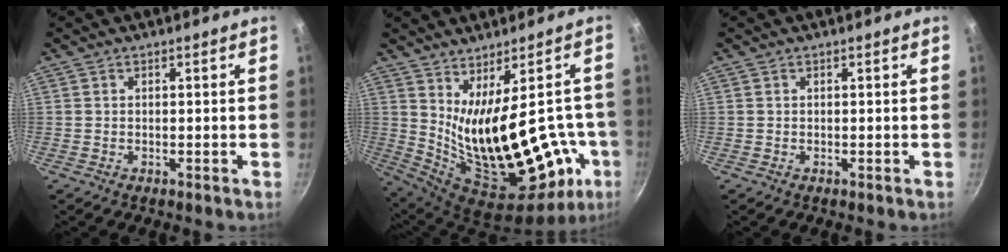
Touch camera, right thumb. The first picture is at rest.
{"total": 24.5, "force": [-3.6, 10.1, 22.0], "torque": [-0.318, -0.024, -0.015]}
{"total": 0.0}